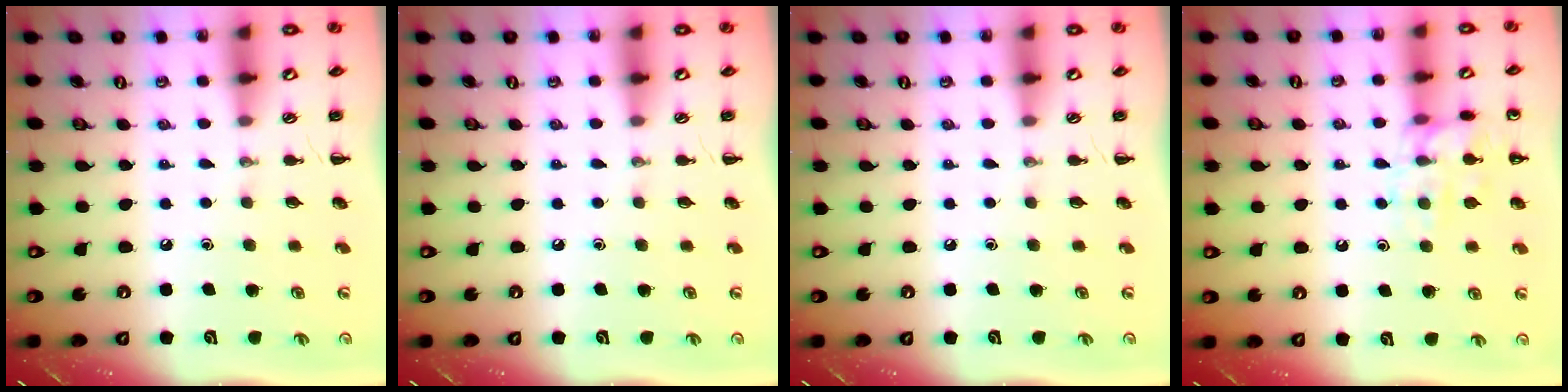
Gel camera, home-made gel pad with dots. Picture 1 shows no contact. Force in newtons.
{"total": 0.0}
{"total": 0.0}
{"total": 12.8, "press": 12.8, "slide": 1.0}